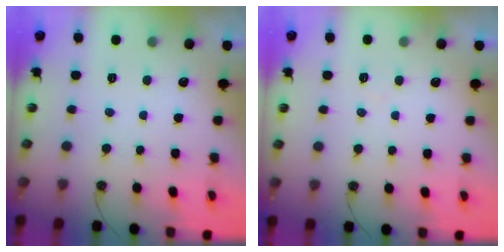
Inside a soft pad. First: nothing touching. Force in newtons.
{"total": 4.1, "press": 4.1, "slide": 0.7}